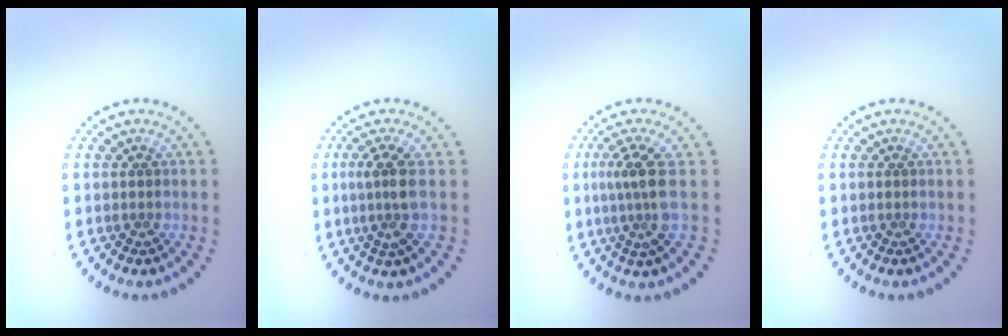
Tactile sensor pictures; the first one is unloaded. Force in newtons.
{"total": 2.6, "press": 2.2, "slide": 1.5}
{"total": 3.3, "press": 2.3, "slide": 2.4}
{"total": 0.0}